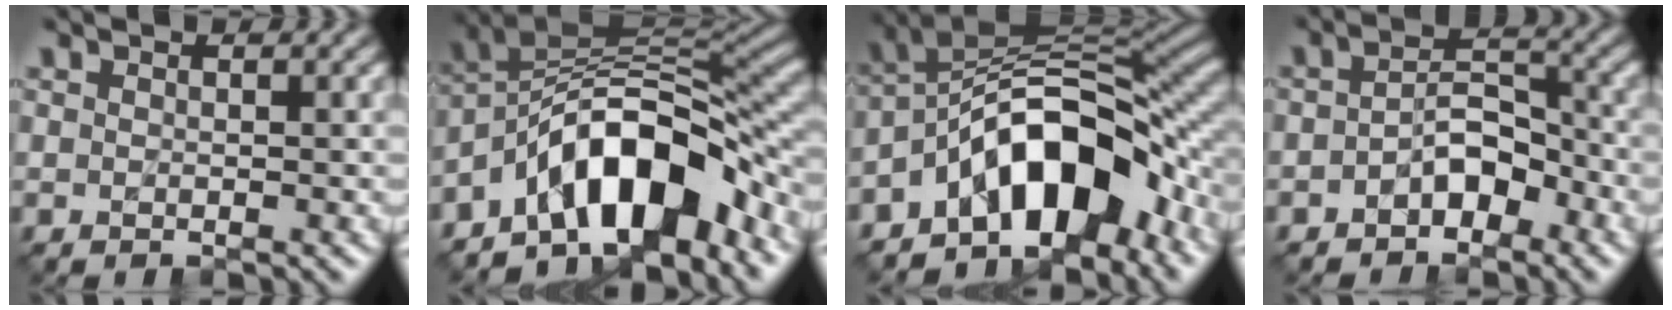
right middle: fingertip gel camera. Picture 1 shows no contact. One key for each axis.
{"total": 10.5, "fx": -5.7, "fy": 4.5, "fz": 7.6, "tx": -0.101, "ty": 0.019, "tz": -0.109}
{"total": 10.9, "fx": -5.3, "fy": 5.2, "fz": 7.9, "tx": -0.103, "ty": 0.021, "tz": -0.102}
{"total": 3.4, "fx": -1.7, "fy": 1.9, "fz": 2.3, "tx": -0.036, "ty": 0.013, "tz": -0.032}